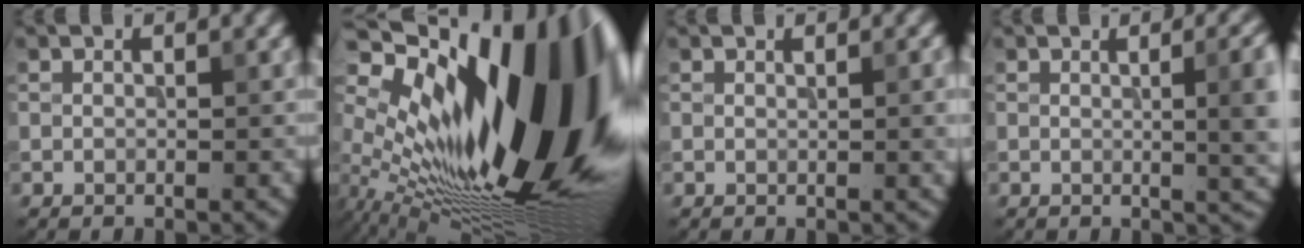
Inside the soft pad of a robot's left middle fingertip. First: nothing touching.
{"total": 20.7, "force": [3.8, 9.2, 18.2], "torque": [-0.278, 0.024, 0.055]}
{"total": 1.8, "force": [-0.2, 0.7, 1.6], "torque": [-0.024, -0.005, -0.003]}
{"total": 5.4, "force": [-0.2, 2.0, 5.1], "torque": [-0.059, -0.010, -0.001]}